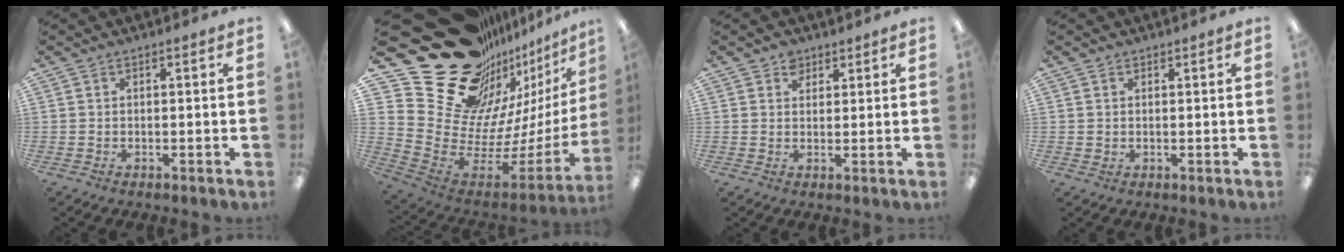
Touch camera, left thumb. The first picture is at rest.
{"total": 28.7, "force": [18.3, 17.3, 13.6], "torque": [-0.185, -0.172, 0.393]}
{"total": 3.0, "force": [2.2, 2.0, 0.6], "torque": [0.001, -0.006, 0.038]}
{"total": 1.0, "force": [0.7, 0.6, -0.1], "torque": [0.002, 0.002, 0.014]}